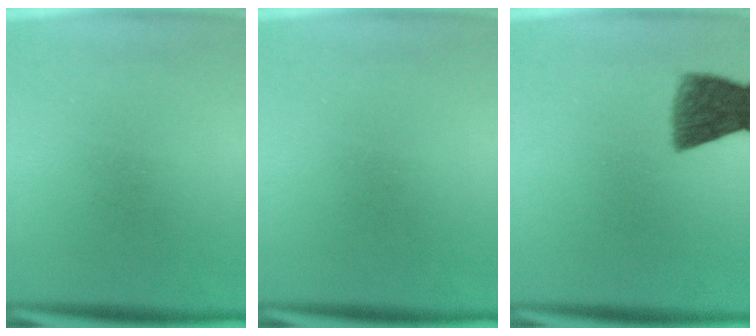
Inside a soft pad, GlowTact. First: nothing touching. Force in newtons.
{"total": 0.0}
{"total": 8.2}